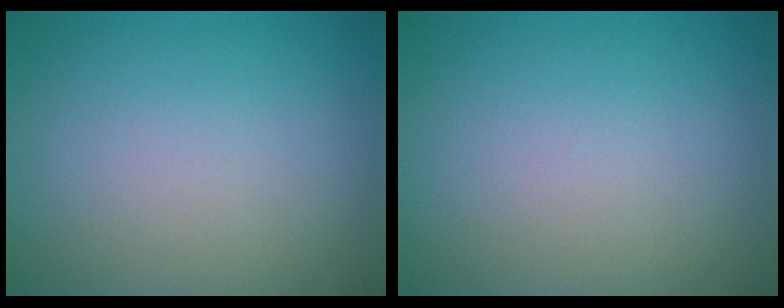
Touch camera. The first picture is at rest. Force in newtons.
{"total": 0.0}